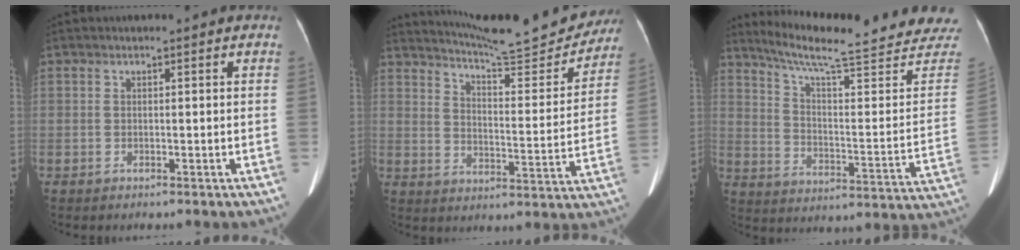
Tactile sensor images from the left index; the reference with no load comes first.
{"total": 18.8, "force": [17.8, 1.5, 5.7], "torque": [-0.087, -0.049, 0.236]}
{"total": 26.8, "force": [24.3, 1.9, 11.2], "torque": [-0.171, -0.089, 0.312]}